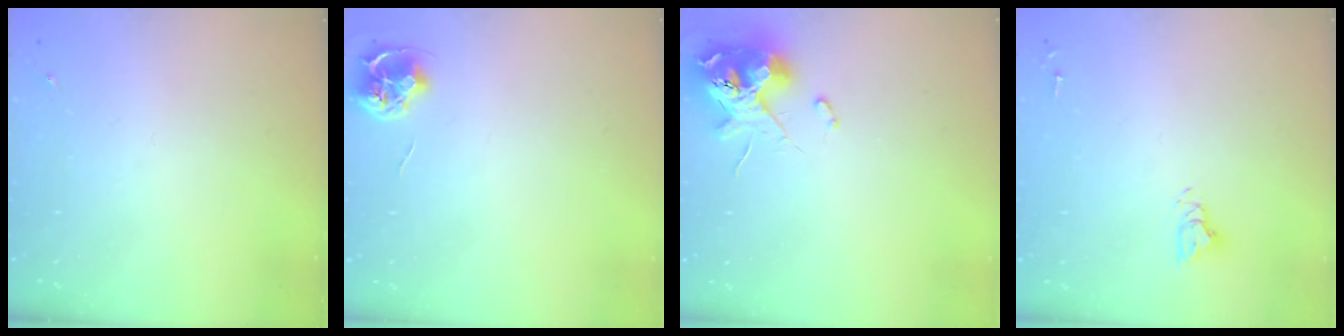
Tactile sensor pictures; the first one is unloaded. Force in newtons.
{"total": 7.1, "press": 7.1, "slide": 0.4}
{"total": 11.9, "press": 11.8, "slide": 1.5}
{"total": 4.8, "press": 4.8, "slide": 0.4}